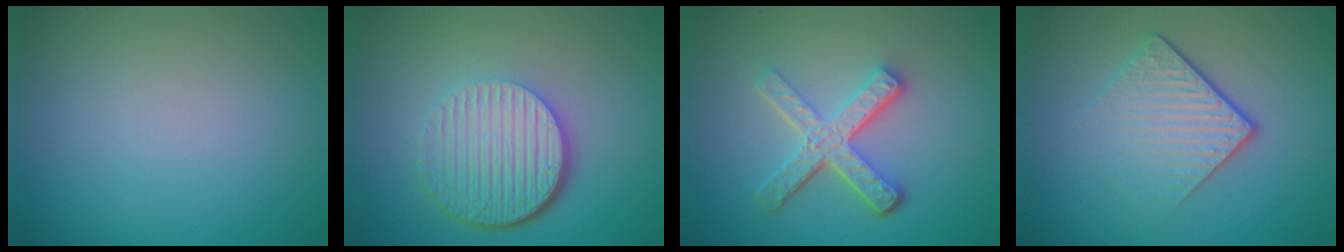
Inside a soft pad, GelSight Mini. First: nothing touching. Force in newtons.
{"total": 6.9, "press": 4.5, "slide": 5.3}
{"total": 5.0, "press": 3.5, "slide": 3.6}
{"total": 4.3, "press": 2.6, "slide": 3.5}